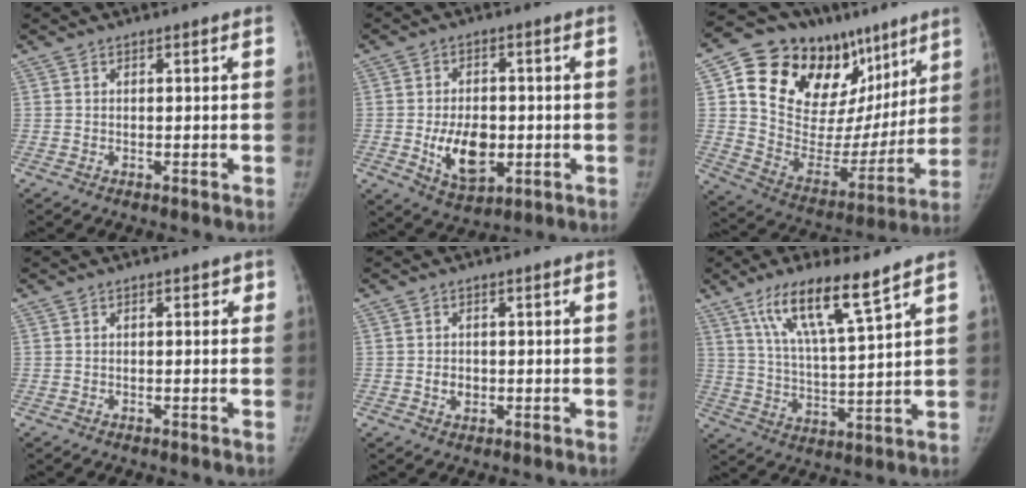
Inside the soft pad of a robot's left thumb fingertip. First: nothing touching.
{"total": 10.6, "force": [-1.7, 6.8, 8.0], "torque": [-0.104, -0.006, -0.016]}
{"total": 30.2, "force": [15.9, 18.0, 18.4], "torque": [-0.233, -0.011, 0.267]}
{"total": 1.1, "force": [0.4, 0.6, 0.8], "torque": [-0.002, 0.002, 0.002]}
{"total": 2.3, "force": [-0.2, 1.9, 1.2], "torque": [-0.011, 0.002, 0.000]}
{"total": 13.4, "force": [8.6, 1.8, 10.1], "torque": [-0.178, -0.043, 0.164]}